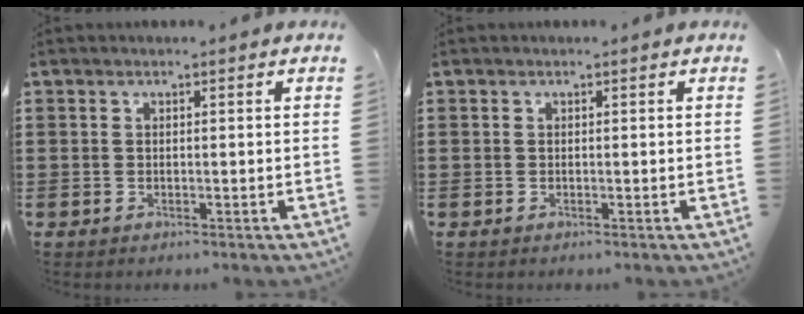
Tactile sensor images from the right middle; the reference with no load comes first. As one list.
[{"total": 0.0}]